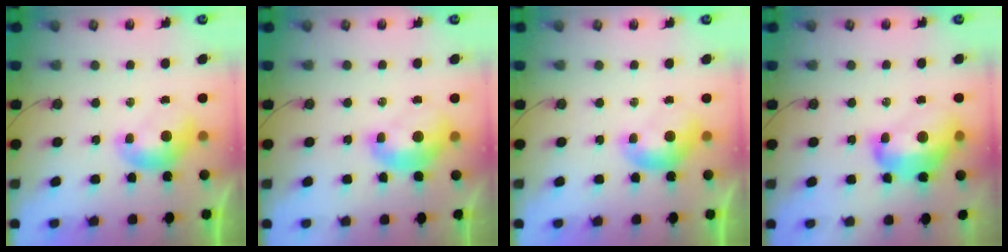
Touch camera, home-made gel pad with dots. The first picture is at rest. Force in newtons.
{"total": 2.3, "press": 2.2, "slide": 0.6}
{"total": 0.0}
{"total": 9.6, "press": 9.5, "slide": 1.3}